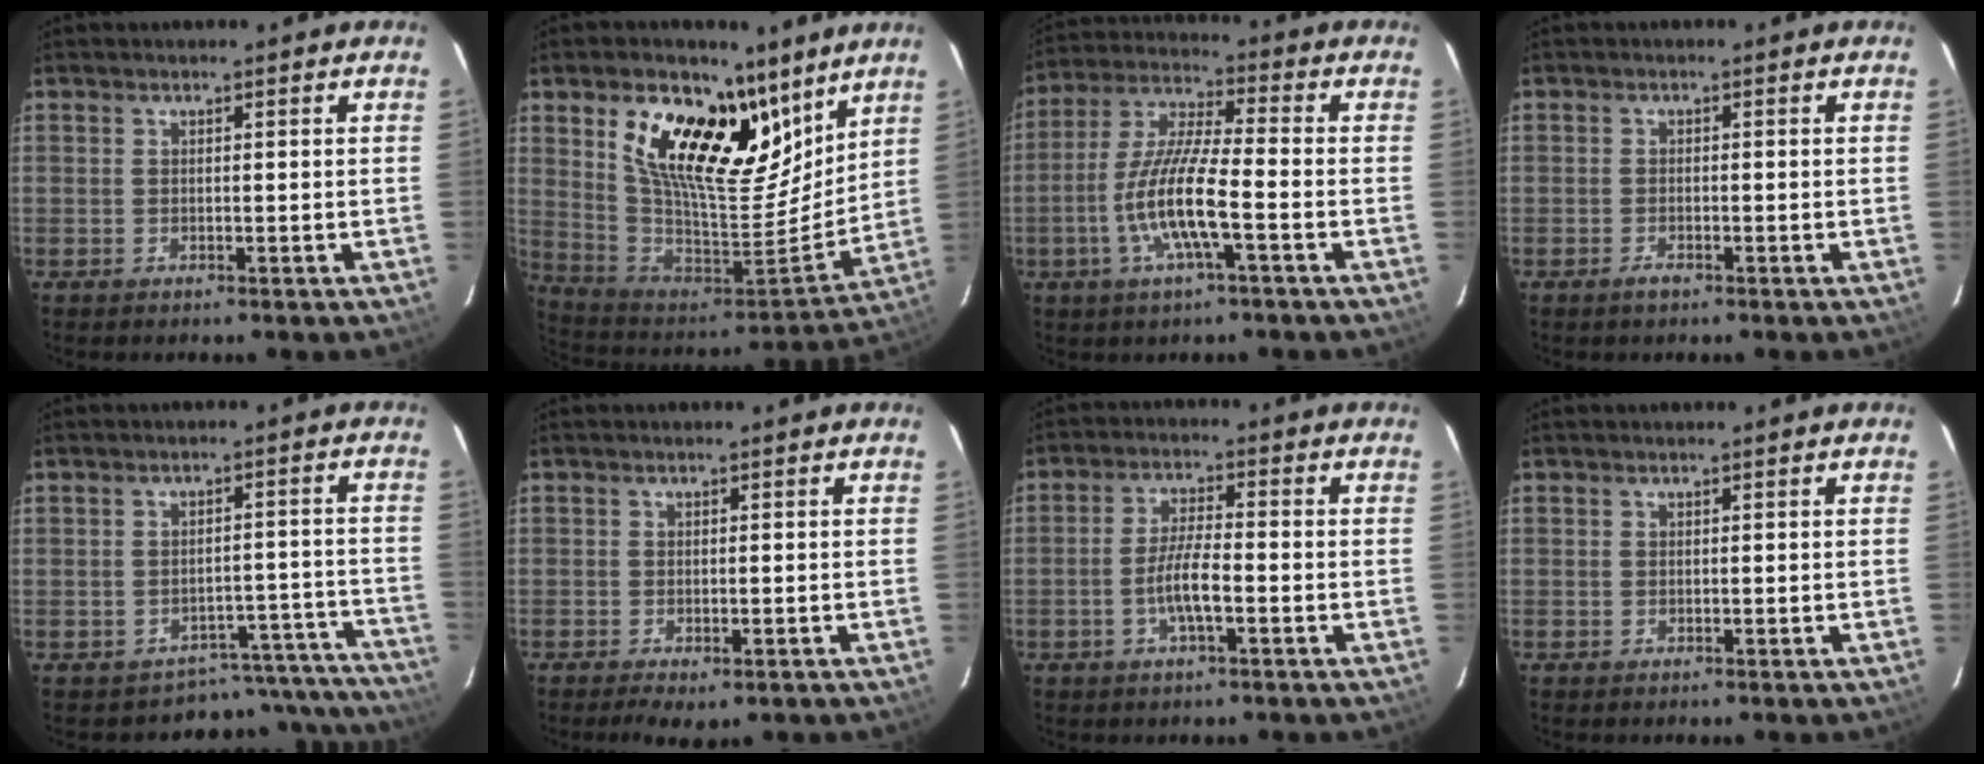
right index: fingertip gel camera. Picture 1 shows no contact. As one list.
[{"total": 23.7, "force": [12.8, 11.8, 16.0], "torque": [-0.299, -0.004, 0.230]}, {"total": 12.0, "force": [-4.1, 1.5, 11.1], "torque": [-0.234, -0.002, -0.081]}, {"total": 1.6, "force": [-1.1, 0.5, 1.0], "torque": [-0.020, -0.002, -0.021]}, {"total": 13.4, "force": [-12.4, 5.1, -0.4], "torque": [0.037, 0.071, -0.142]}, {"total": 3.8, "force": [-2.2, 1.6, 2.6], "torque": [-0.054, -0.013, -0.033]}, {"total": 5.8, "force": [-2.2, 1.0, 5.2], "torque": [-0.106, 0.002, -0.042]}, {"total": 0.0}]